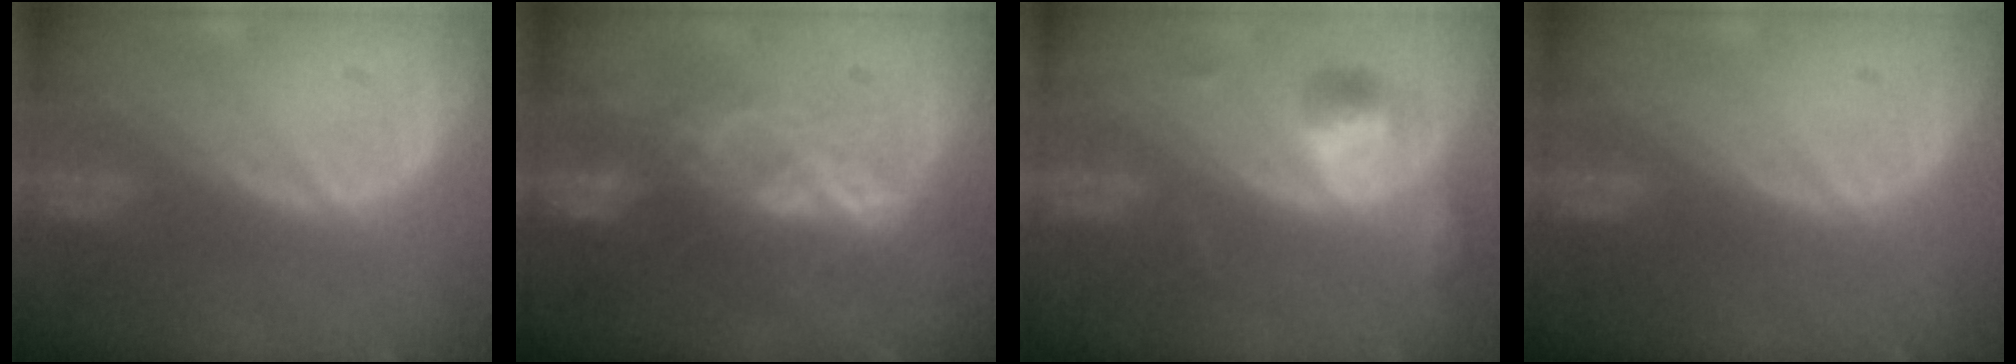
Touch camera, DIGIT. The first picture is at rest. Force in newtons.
{"total": 6.2, "press": 6.2, "slide": 0.8}
{"total": 5.2, "press": 4.8, "slide": 2.1}
{"total": 0.0}